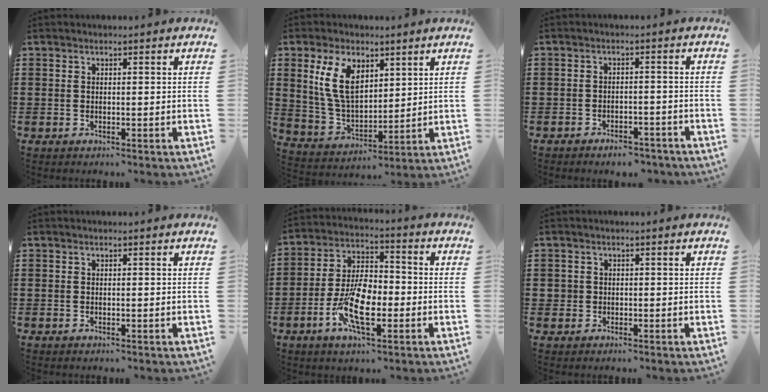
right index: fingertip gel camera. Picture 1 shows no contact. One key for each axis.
{"total": 10.1, "fx": 4.2, "fy": 5.7, "fz": 7.2, "tx": -0.170, "ty": 0.013, "tz": 0.077}
{"total": 2.8, "fx": -2.7, "fy": 0.5, "fz": 0.5, "tx": -0.014, "ty": 0.001, "tz": -0.054}
{"total": 0.0}
{"total": 10.1, "fx": -3.4, "fy": 4.6, "fz": 8.3, "tx": -0.185, "ty": -0.005, "tz": -0.065}
{"total": 1.0, "fx": -0.1, "fy": 1.0, "fz": 0.2, "tx": -0.007, "ty": 0.005, "tz": -0.004}